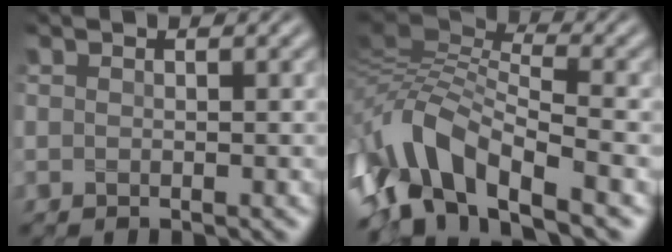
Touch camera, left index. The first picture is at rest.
{"total": 8.5, "force": [-4.4, 3.1, 6.6], "torque": [-0.121, 0.014, -0.096]}